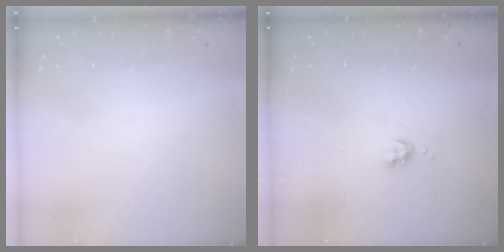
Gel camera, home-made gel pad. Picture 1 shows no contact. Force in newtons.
{"total": 5.4, "press": 5.3, "slide": 0.7}